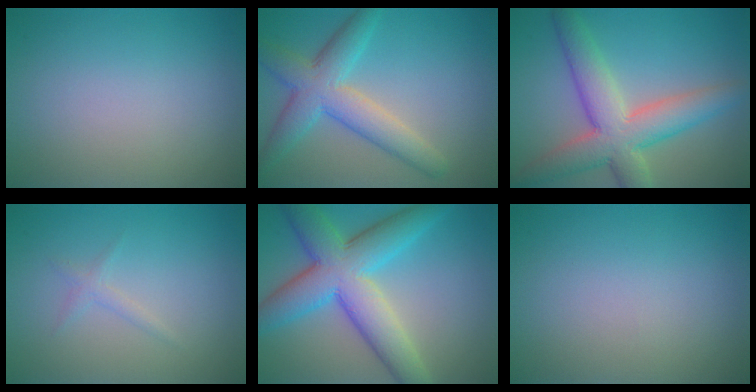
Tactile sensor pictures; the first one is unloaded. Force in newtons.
{"total": 5.9, "press": 5.9, "slide": 0.3}
{"total": 7.6, "press": 7.6, "slide": 0.5}
{"total": 0.9, "press": 0.9, "slide": 0.1}
{"total": 9.5, "press": 9.5, "slide": 0.2}
{"total": 0.0}